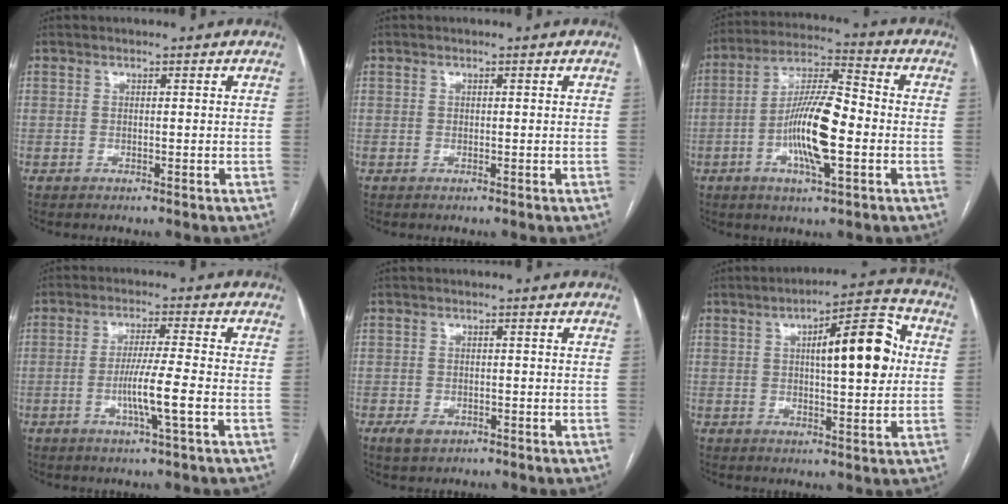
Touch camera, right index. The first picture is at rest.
{"total": 0.0}
{"total": 13.5, "force": [-3.1, 2.6, 12.8], "torque": [-0.244, 0.005, -0.055]}
{"total": 7.0, "force": [-2.0, -0.5, 6.6], "torque": [-0.122, -0.009, -0.038]}
{"total": 2.7, "force": [-1.5, 1.7, 1.4], "torque": [-0.026, 0.000, -0.016]}
{"total": 12.5, "force": [2.2, 3.0, 11.9], "torque": [-0.171, 0.028, 0.029]}